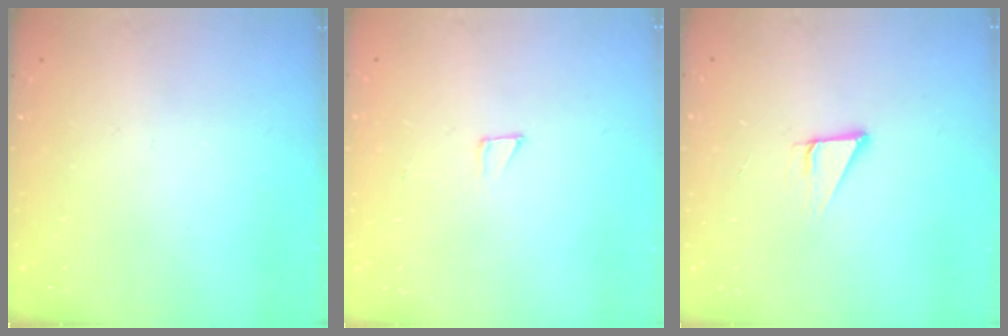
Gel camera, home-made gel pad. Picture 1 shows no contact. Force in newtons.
{"total": 2.1, "press": 2.1, "slide": 0.1}
{"total": 2.9, "press": 2.9, "slide": 0.2}